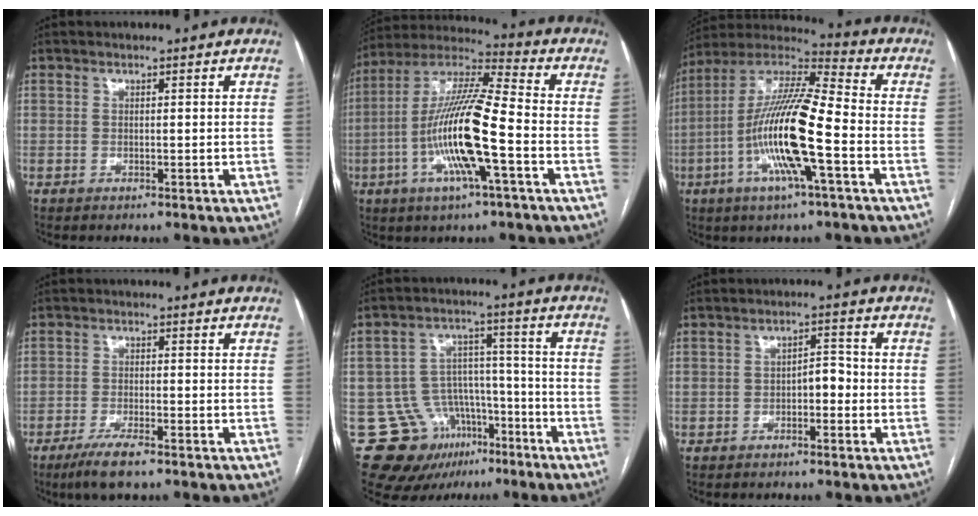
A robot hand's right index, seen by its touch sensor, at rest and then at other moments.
{"total": 16.2, "force": [-4.1, 1.4, 15.6], "torque": [-0.309, 0.001, -0.080]}
{"total": 17.3, "force": [-4.5, 1.7, 16.6], "torque": [-0.329, -0.001, -0.087]}
{"total": 5.1, "force": [-3.6, 0.7, 3.6], "torque": [-0.074, -0.012, -0.064]}
{"total": 13.2, "force": [-7.7, 10.1, 3.5], "torque": [-0.051, 0.072, -0.104]}
{"total": 3.2, "force": [-1.0, 1.5, 2.7], "torque": [-0.038, 0.015, -0.016]}